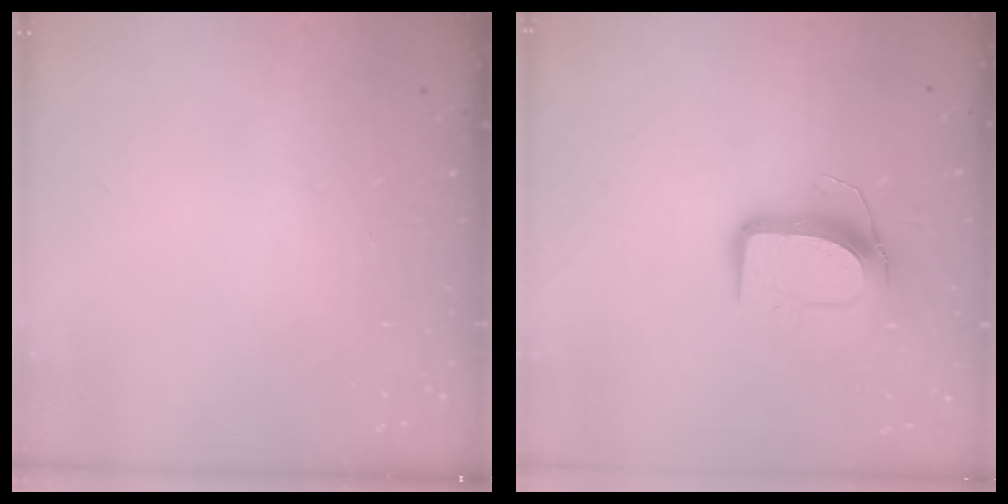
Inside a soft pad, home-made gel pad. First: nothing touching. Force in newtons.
{"total": 9.8, "press": 9.8, "slide": 0.4}